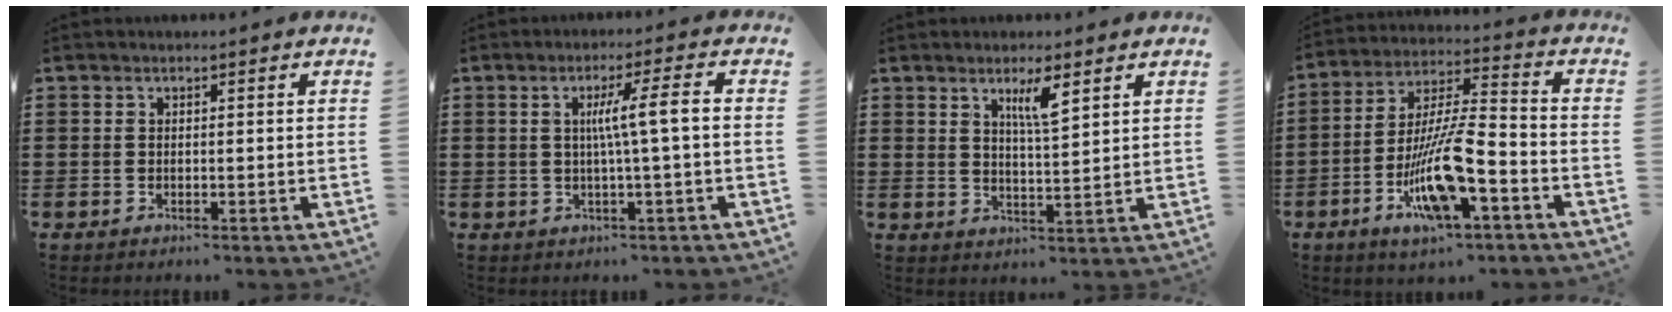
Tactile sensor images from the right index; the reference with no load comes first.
{"total": 5.5, "force": [0.1, -0.2, 5.5], "torque": [-0.102, -0.004, -0.005]}
{"total": 4.4, "force": [2.7, 0.7, 3.4], "torque": [-0.058, -0.002, 0.042]}
{"total": 13.4, "force": [-5.7, 3.7, 11.6], "torque": [-0.238, -0.003, -0.106]}